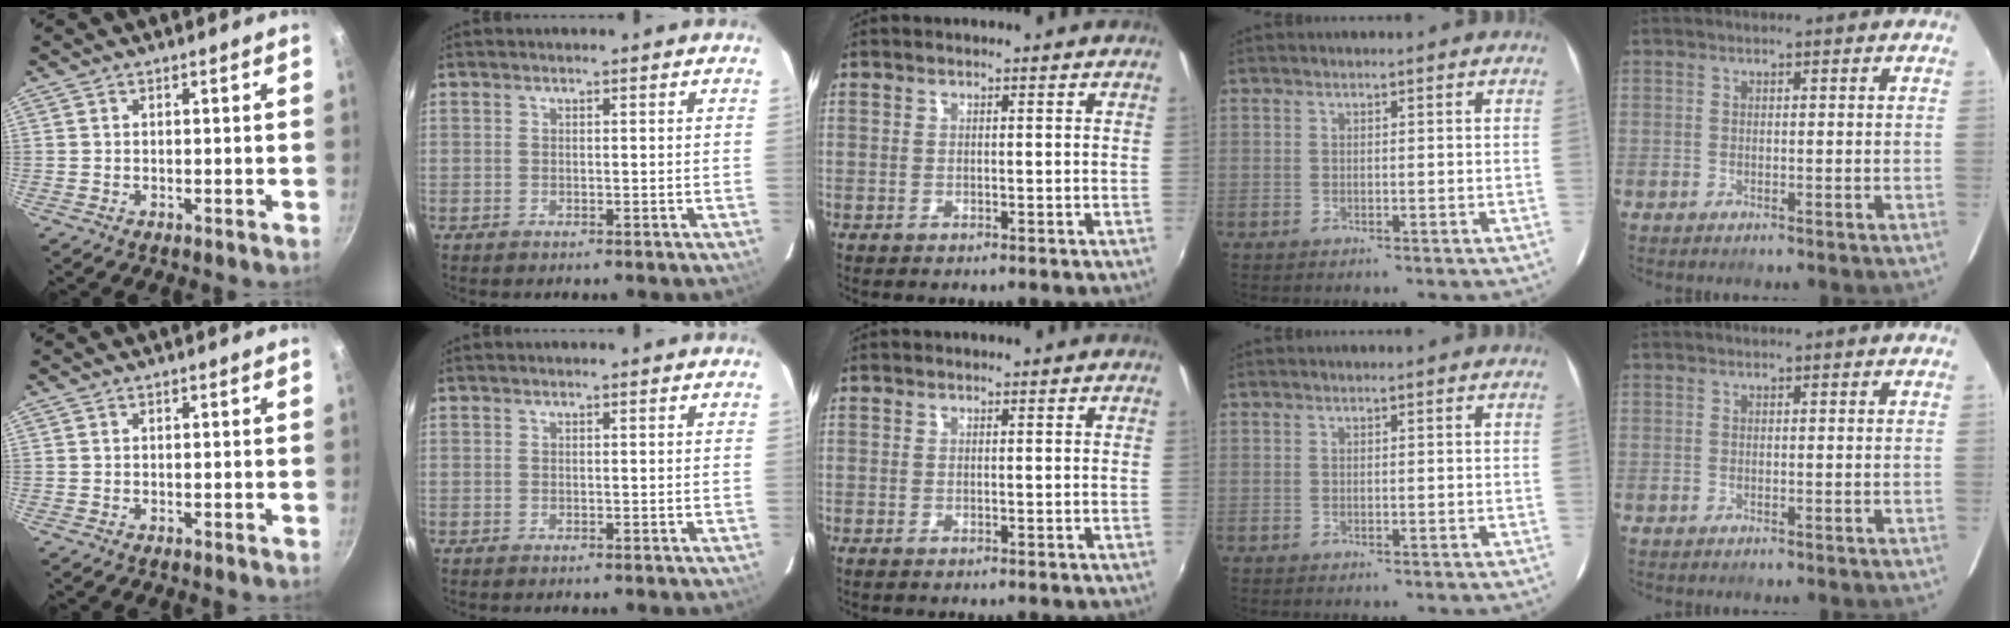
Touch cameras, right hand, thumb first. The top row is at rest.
{}